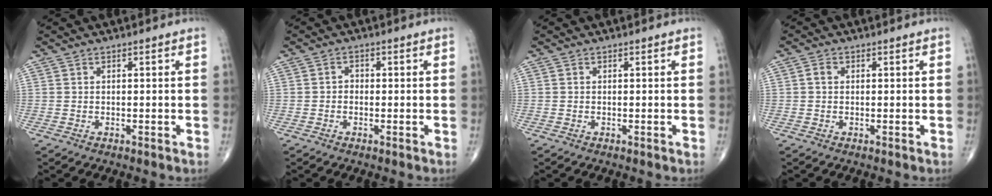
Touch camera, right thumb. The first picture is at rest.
{"total": 1.3, "force": [-0.2, 1.1, 0.7], "torque": [-0.004, 0.007, -0.007]}
{"total": 0.0}
{"total": 1.2, "force": [0.2, 0.9, 0.7], "torque": [-0.010, 0.004, 0.001]}